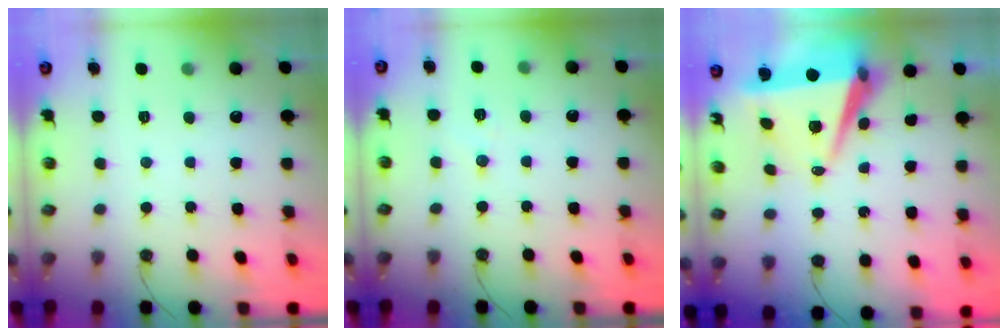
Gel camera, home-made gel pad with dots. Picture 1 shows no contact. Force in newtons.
{"total": 4.6, "press": 4.5, "slide": 1.1}
{"total": 7.9, "press": 6.8, "slide": 4.1}